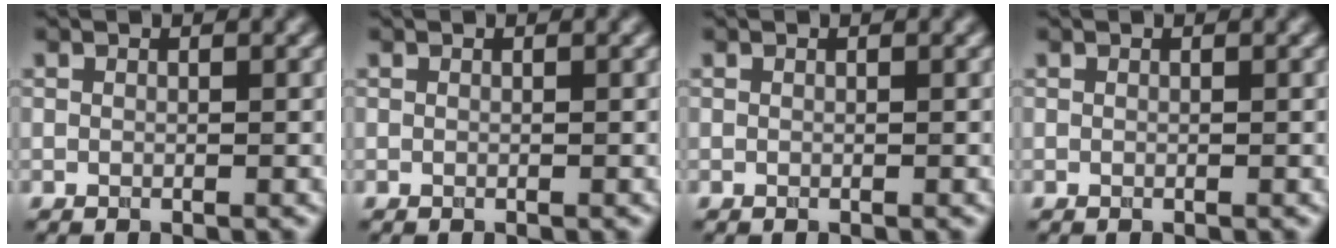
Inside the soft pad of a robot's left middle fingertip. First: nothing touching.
{"total": 0.0}
{"total": 0.0}
{"total": 0.0}